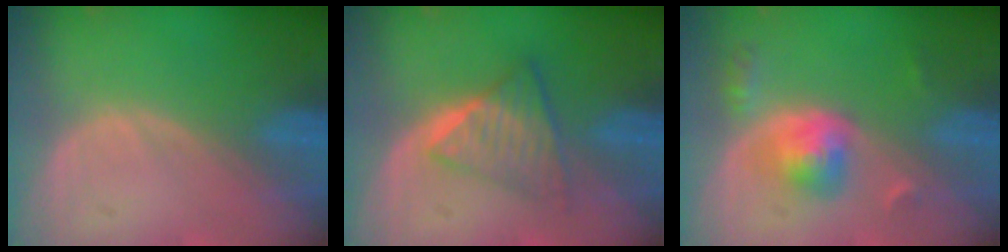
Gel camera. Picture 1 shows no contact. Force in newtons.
{"total": 6.3, "press": 5.4, "slide": 3.1}
{"total": 5.2, "press": 4.9, "slide": 1.9}